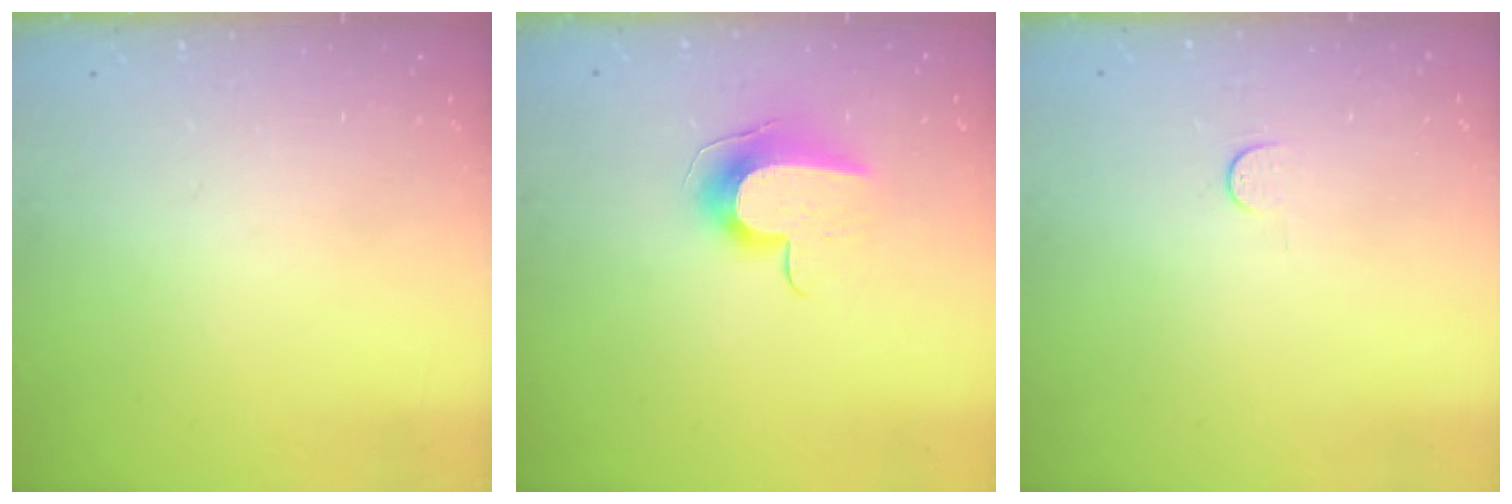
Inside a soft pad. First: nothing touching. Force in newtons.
{"total": 9.0, "press": 9.0, "slide": 0.5}
{"total": 2.8, "press": 2.8, "slide": 0.4}